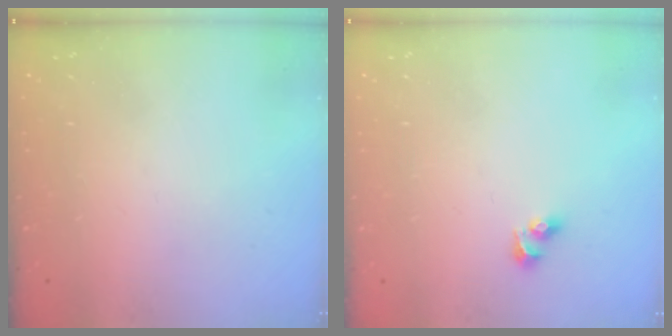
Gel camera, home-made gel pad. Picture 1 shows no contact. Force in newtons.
{"total": 3.5, "press": 3.0, "slide": 1.8}